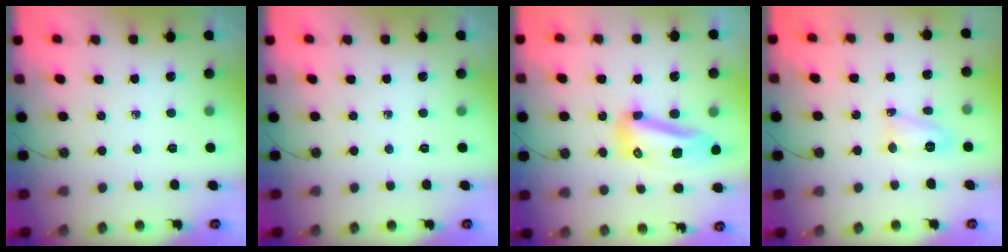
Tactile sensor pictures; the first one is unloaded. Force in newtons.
{"total": 0.0}
{"total": 12.3, "press": 12.2, "slide": 1.3}
{"total": 8.0, "press": 8.0, "slide": 0.7}